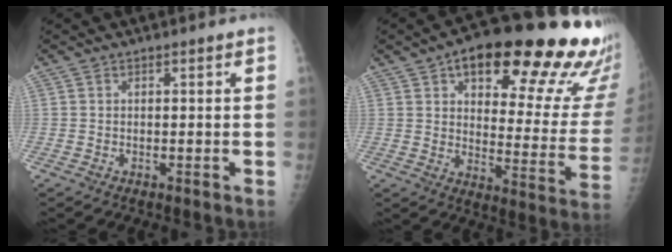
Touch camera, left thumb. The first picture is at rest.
{"total": 27.3, "force": [17.1, 9.4, 19.2], "torque": [-0.213, -0.056, 0.223]}